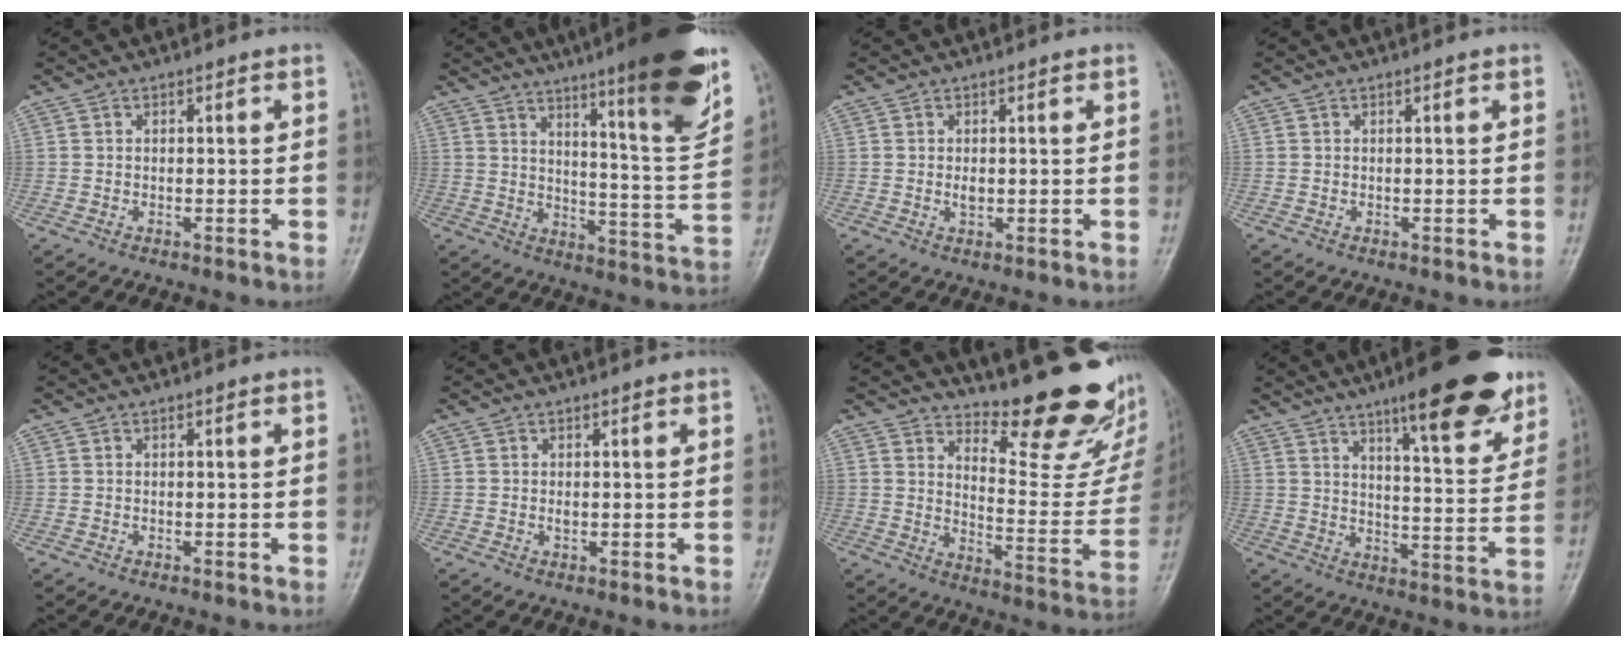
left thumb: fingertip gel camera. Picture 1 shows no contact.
{"total": 20.7, "force": [12.9, 2.4, 16.0], "torque": [-0.199, -0.065, 0.188]}
{"total": 1.7, "force": [0.1, 1.2, 1.3], "torque": [-0.014, -0.001, 0.002]}
{"total": 0.0}
{"total": 0.0}
{"total": 1.0, "force": [0.2, 0.7, 0.7], "torque": [-0.007, 0.000, 0.002]}
{"total": 19.7, "force": [15.8, 5.4, 10.5], "torque": [-0.101, -0.141, 0.215]}
{"total": 18.8, "force": [12.1, 4.7, 13.6], "torque": [-0.149, -0.054, 0.175]}